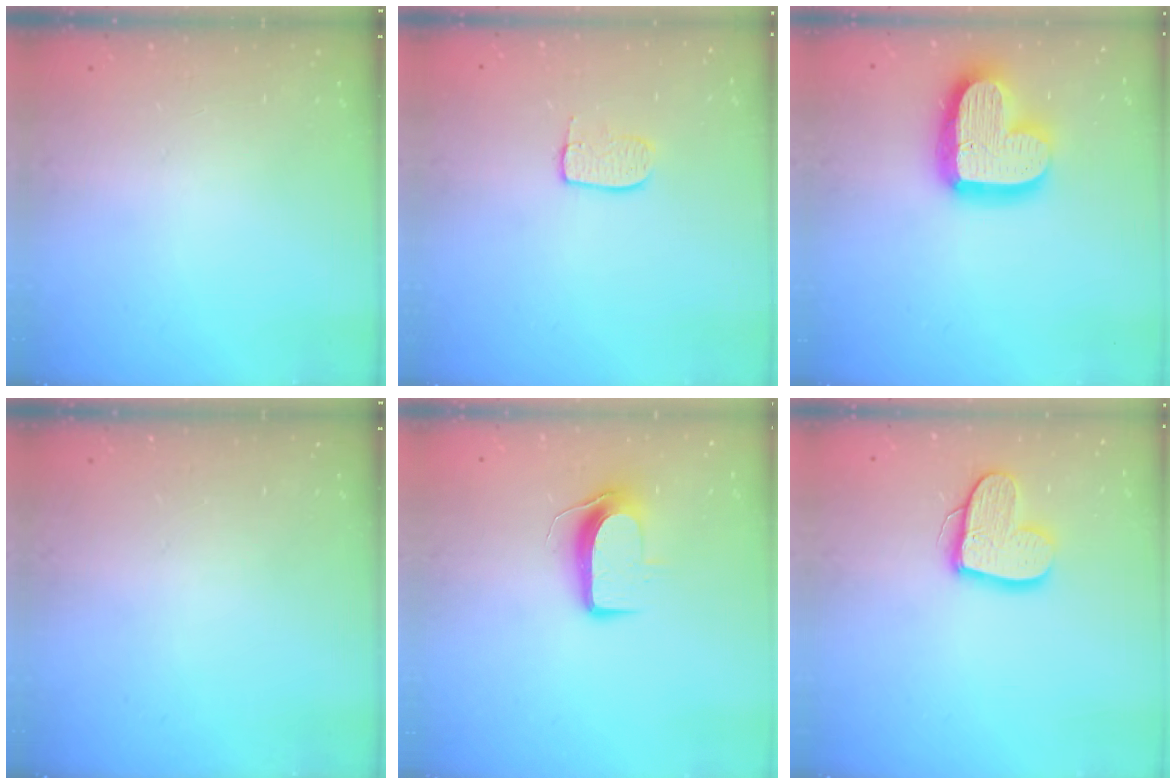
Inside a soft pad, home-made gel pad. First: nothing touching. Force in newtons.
{"total": 7.1, "press": 7.0, "slide": 0.4}
{"total": 19.2, "press": 19.1, "slide": 1.4}
{"total": 0.0}
{"total": 8.7, "press": 8.6, "slide": 0.5}
{"total": 12.9, "press": 12.9, "slide": 1.0}